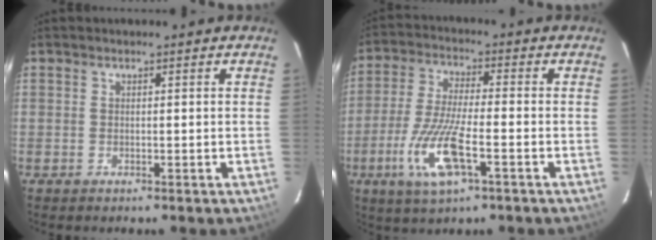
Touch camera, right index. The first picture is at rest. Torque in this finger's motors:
{"motor_torque": [1.24, -0.90, 0.66, 0.18]}